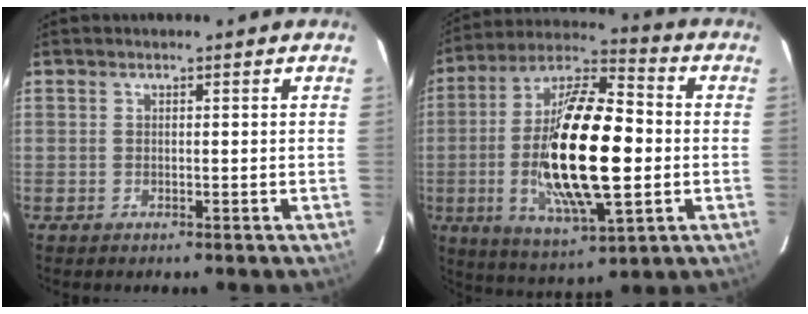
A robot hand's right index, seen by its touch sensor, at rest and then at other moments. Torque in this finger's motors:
{"motor_torque": [1.50, -0.64, 1.05, 0.21]}